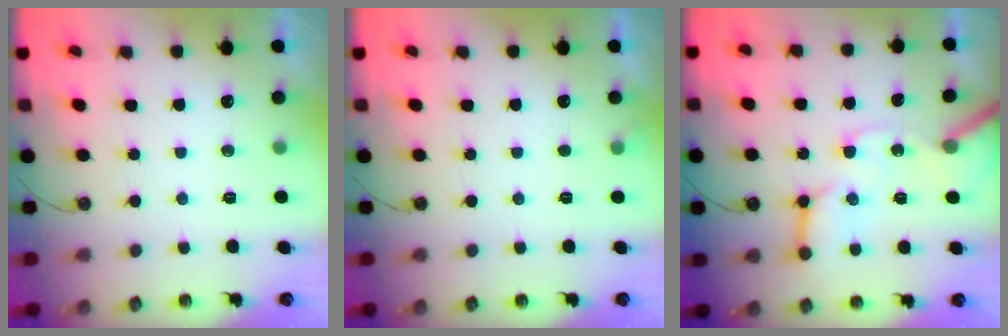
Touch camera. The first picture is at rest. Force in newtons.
{"total": 2.6, "press": 2.6, "slide": 0.4}
{"total": 15.2, "press": 15.0, "slide": 2.1}